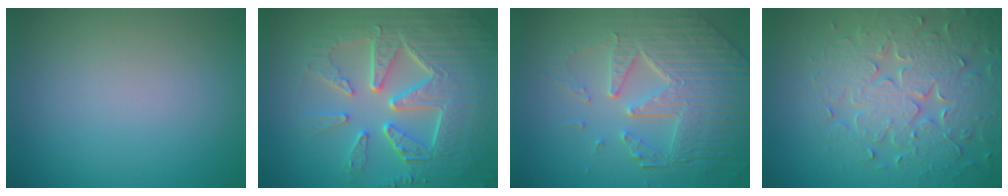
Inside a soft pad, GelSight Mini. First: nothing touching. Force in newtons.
{"total": 9.7, "press": 6.7, "slide": 7.1}
{"total": 8.2, "press": 5.7, "slide": 5.8}
{"total": 7.7, "press": 6.1, "slide": 4.7}